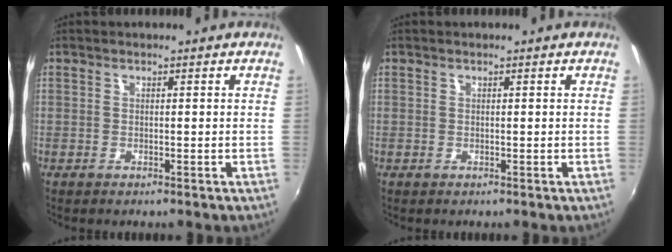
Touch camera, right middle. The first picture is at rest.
{"total": 0.0}